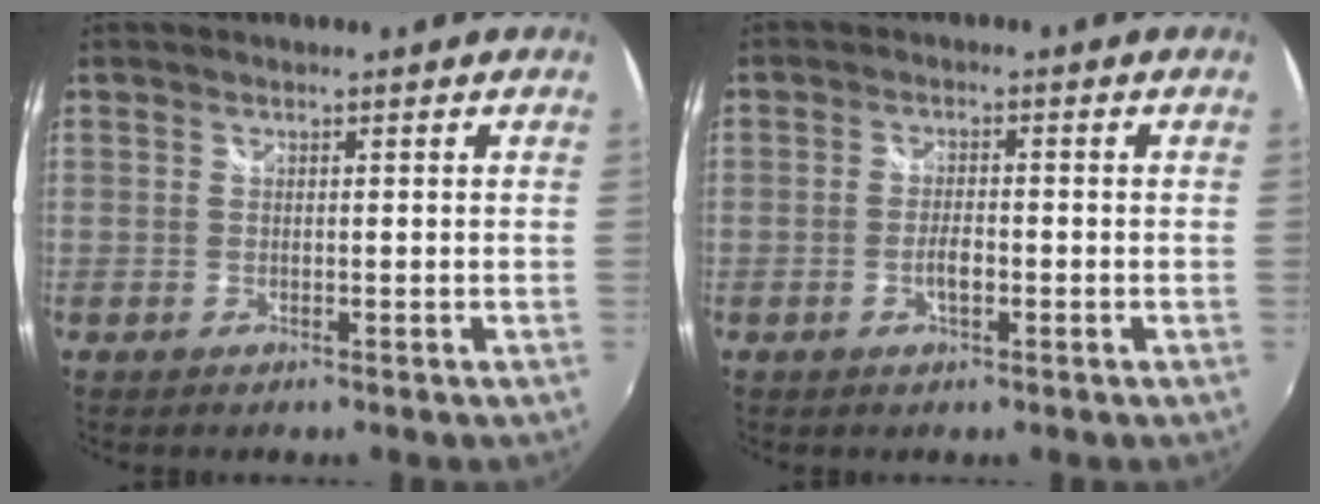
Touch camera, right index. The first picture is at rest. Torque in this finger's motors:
{"motor_torque": [0.03, -0.03, 0.17, 0.05]}